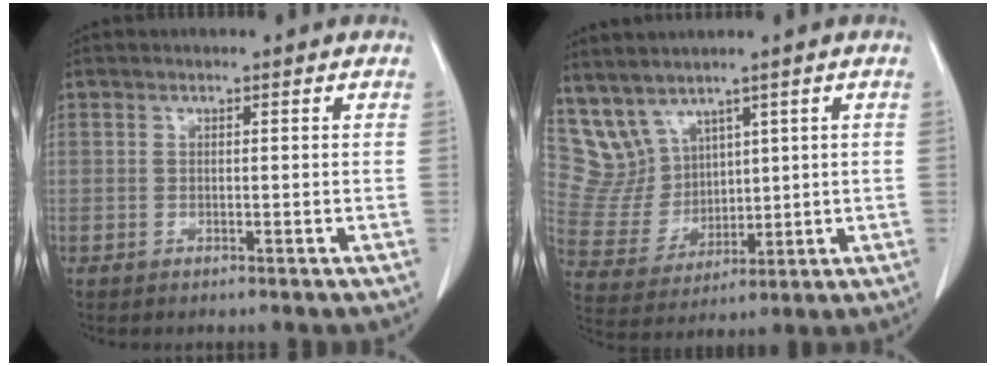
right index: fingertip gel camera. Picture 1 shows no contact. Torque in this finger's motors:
{"motor_torque": [-0.39, 0.49, -0.12, -0.03]}